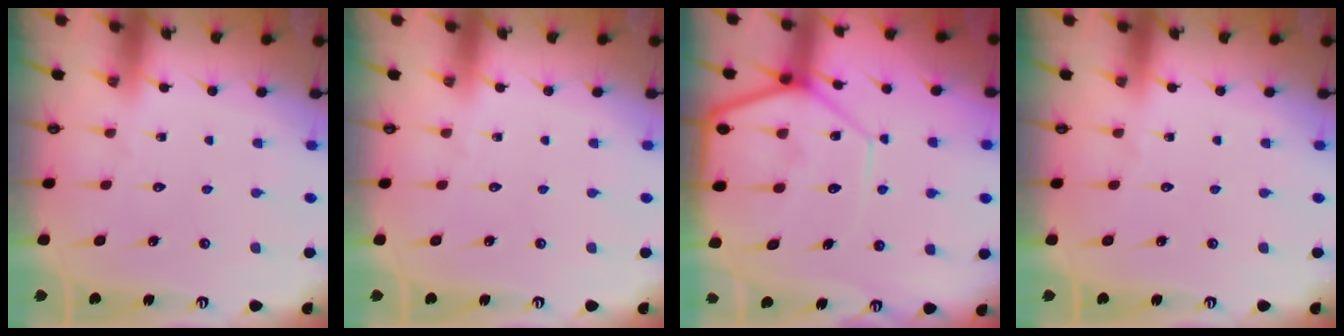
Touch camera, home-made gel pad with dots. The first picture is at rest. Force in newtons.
{"total": 0.0}
{"total": 12.4, "press": 12.3, "slide": 1.2}
{"total": 0.0}